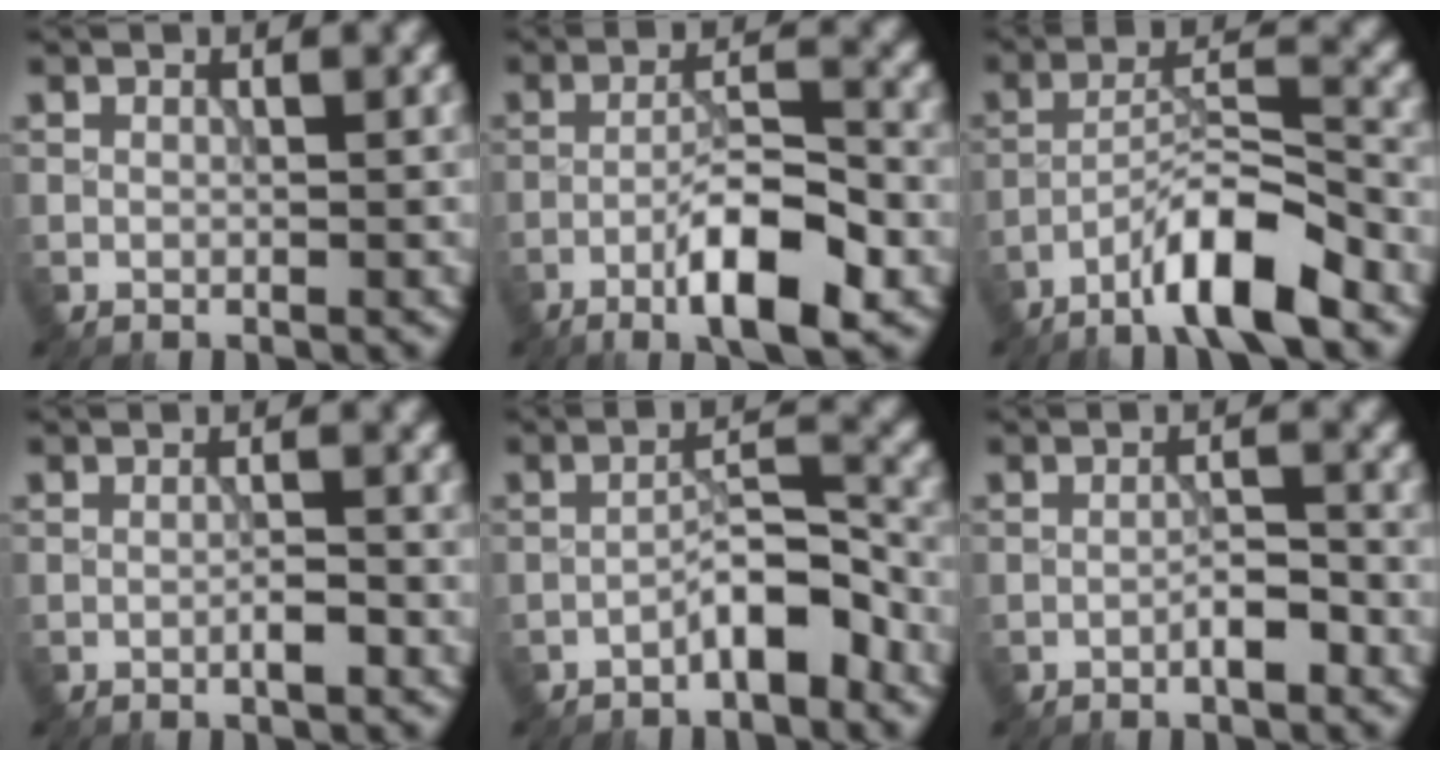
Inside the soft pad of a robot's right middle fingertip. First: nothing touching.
{"total": 7.2, "force": [-3.7, 1.5, 6.0], "torque": [-0.104, 0.010, -0.065]}
{"total": 7.2, "force": [-4.7, 1.2, 5.3], "torque": [-0.089, 0.013, -0.087]}
{"total": 1.5, "force": [-0.8, 0.2, 1.3], "torque": [-0.021, 0.001, -0.014]}
{"total": 4.0, "force": [-2.6, 1.0, 2.9], "torque": [-0.046, 0.020, -0.049]}
{"total": 2.2, "force": [-1.2, 0.5, 1.7], "torque": [-0.028, 0.006, -0.022]}